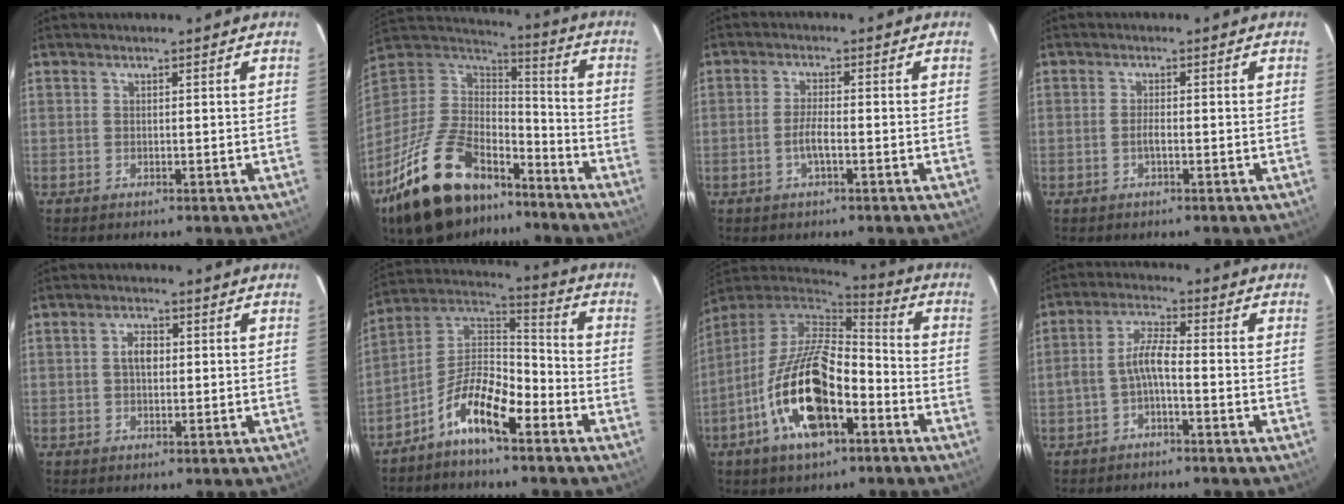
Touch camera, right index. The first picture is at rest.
{"total": 27.3, "force": [-17.7, 14.1, 15.2], "torque": [-0.317, 0.000, -0.279]}
{"total": 3.1, "force": [-1.2, 0.5, 2.8], "torque": [-0.058, 0.001, -0.024]}
{"total": 1.4, "force": [-0.5, 0.3, 1.3], "torque": [-0.026, 0.001, -0.010]}
{"total": 3.0, "force": [0.3, 1.9, 2.4], "torque": [-0.042, 0.009, 0.006]}
{"total": 11.7, "force": [-6.8, 4.3, 8.5], "torque": [-0.170, 0.021, -0.129]}
{"total": 19.8, "force": [-8.0, 8.6, 15.9], "torque": [-0.320, -0.019, -0.151]}
{"total": 4.7, "force": [-2.0, 1.1, 4.1], "torque": [-0.091, 0.015, -0.039]}